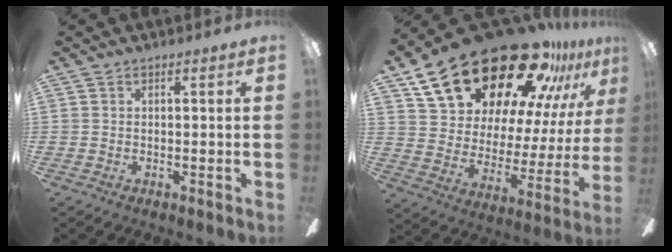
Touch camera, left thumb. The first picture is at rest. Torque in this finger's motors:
{"motor_torque": [2.07, 2.94, 1.39, -1.39, 0.32]}